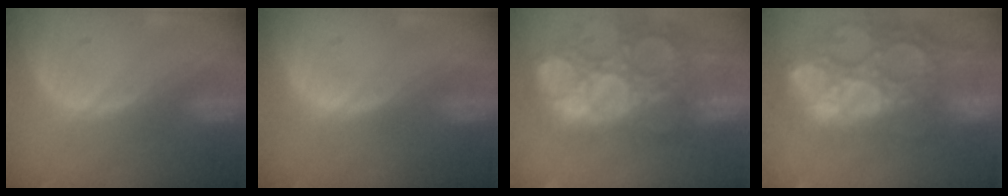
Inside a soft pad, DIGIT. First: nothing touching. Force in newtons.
{"total": 0.0}
{"total": 14.9, "press": 12.8, "slide": 7.7}
{"total": 15.7, "press": 12.9, "slide": 8.9}